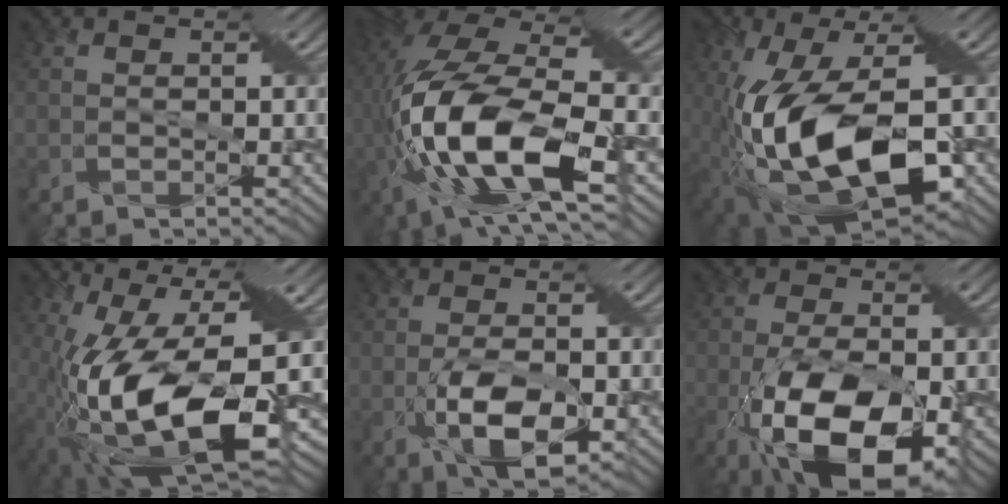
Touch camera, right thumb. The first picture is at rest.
{"total": 17.3, "force": [-3.1, 7.8, 15.2], "torque": [-0.345, -0.009, -0.043]}
{"total": 15.4, "force": [-3.5, 7.3, 13.1], "torque": [-0.267, -0.029, -0.053]}
{"total": 17.9, "force": [-4.9, 6.7, 15.8], "torque": [-0.312, -0.026, -0.075]}
{"total": 8.1, "force": [-2.9, 3.4, 6.7], "torque": [-0.128, -0.009, -0.050]}
{"total": 16.0, "force": [-6.8, 7.5, 12.4], "torque": [-0.233, -0.032, -0.112]}